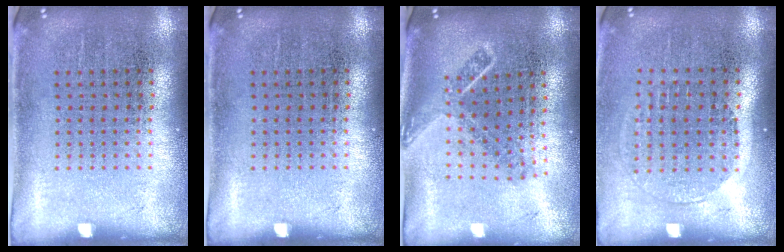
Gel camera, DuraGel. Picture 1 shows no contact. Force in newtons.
{"total": 0.0}
{"total": 1.8, "press": 1.3, "slide": 1.3}
{"total": 1.5, "press": 1.3, "slide": 0.7}